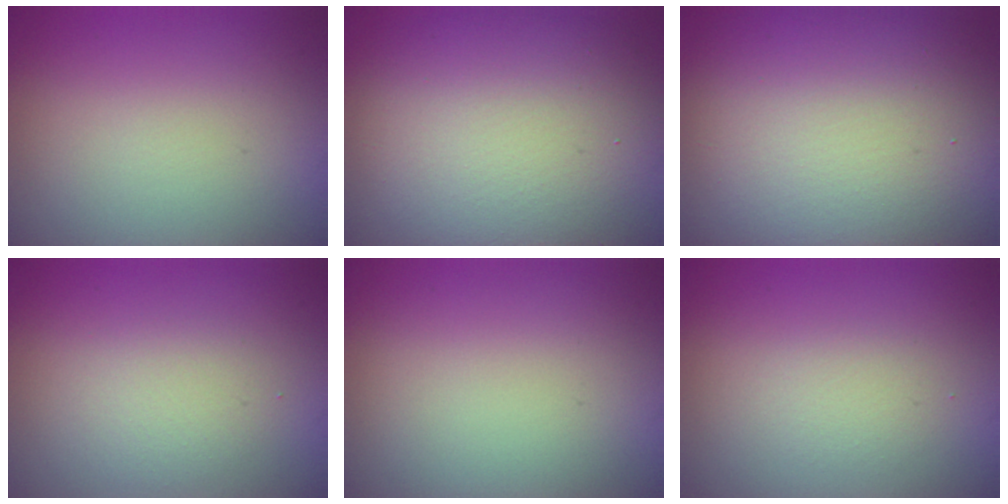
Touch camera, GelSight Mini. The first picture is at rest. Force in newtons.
{"total": 13.7, "press": 13.6, "slide": 1.2}
{"total": 16.8, "press": 16.8, "slide": 1.4}
{"total": 2.2, "press": 2.2, "slide": 0.1}
{"total": 0.0}
{"total": 1.3, "press": 1.3, "slide": 0.1}